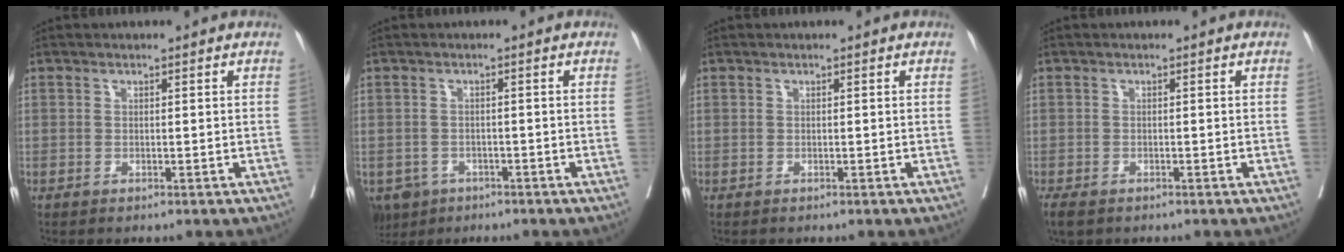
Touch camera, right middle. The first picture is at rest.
{"total": 5.0, "force": [-3.3, 3.5, 1.2], "torque": [-0.017, 0.001, -0.051]}
{"total": 0.0}
{"total": 3.3, "force": [-2.4, 1.5, 1.7], "torque": [-0.033, -0.010, -0.039]}